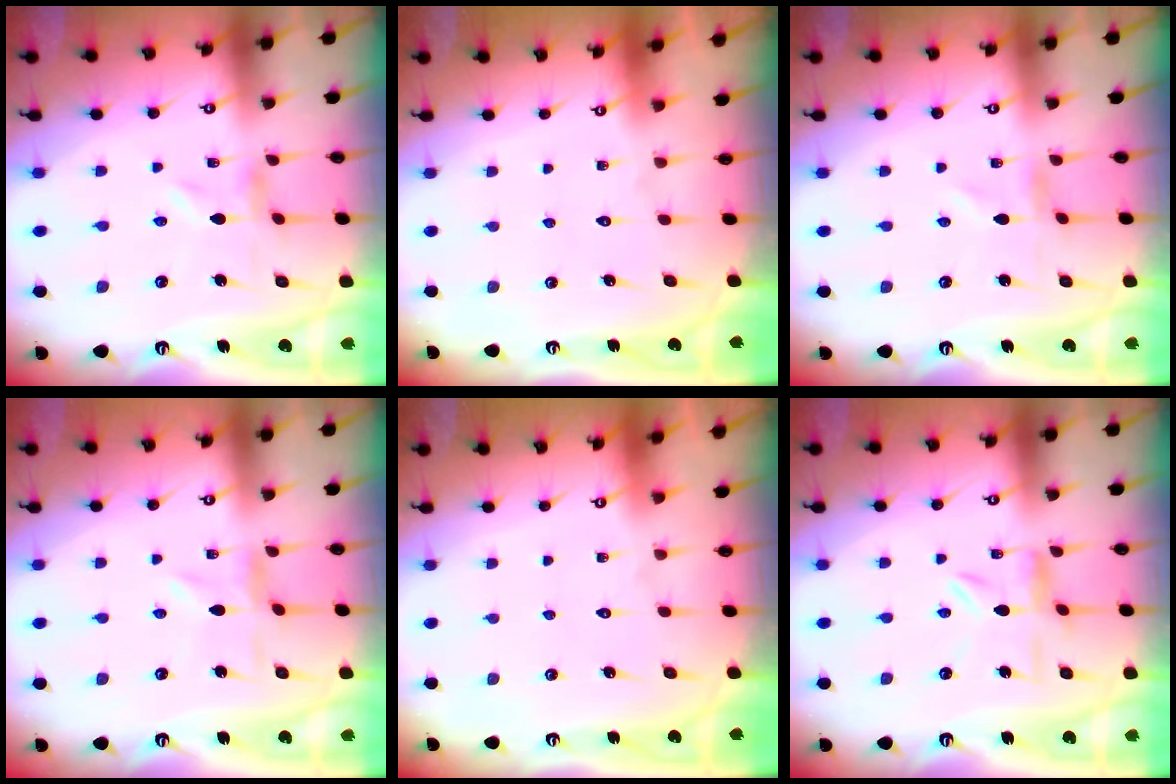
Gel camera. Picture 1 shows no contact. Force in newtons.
{"total": 1.7, "press": 1.7, "slide": 0.1}
{"total": 0.0}
{"total": 1.3, "press": 1.2, "slide": 0.3}
{"total": 1.7, "press": 1.7, "slide": 0.1}
{"total": 4.2, "press": 4.2, "slide": 0.3}